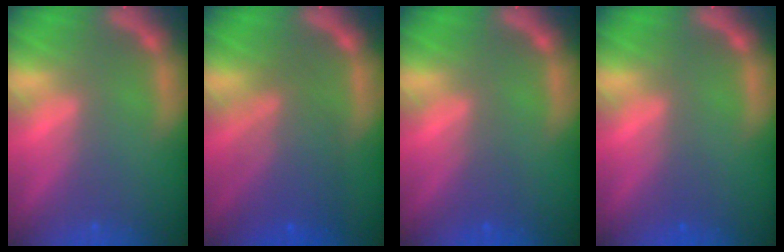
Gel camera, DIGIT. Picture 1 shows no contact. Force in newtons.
{"total": 6.6}
{"total": 1.5}
{"total": 0.9}